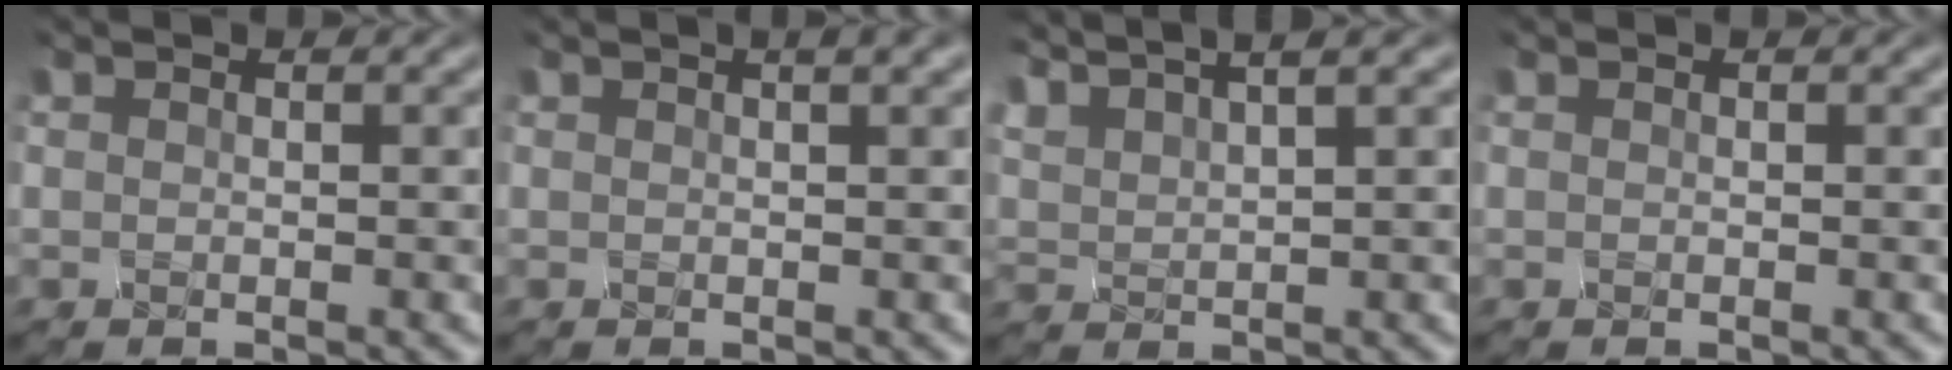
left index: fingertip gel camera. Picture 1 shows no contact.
{"total": 3.0, "force": [1.6, 1.2, 2.3], "torque": [-0.019, 0.022, 0.005]}
{"total": 5.9, "force": [4.5, 1.3, 3.5], "torque": [-0.099, 0.021, 0.083]}
{"total": 0.0}